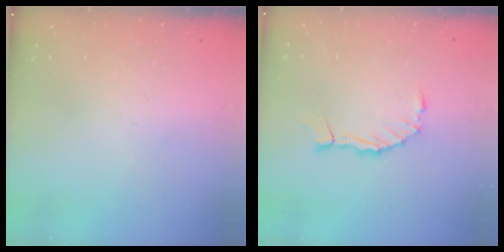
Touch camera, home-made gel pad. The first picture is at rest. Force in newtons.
{"total": 2.8, "press": 2.8, "slide": 0.2}